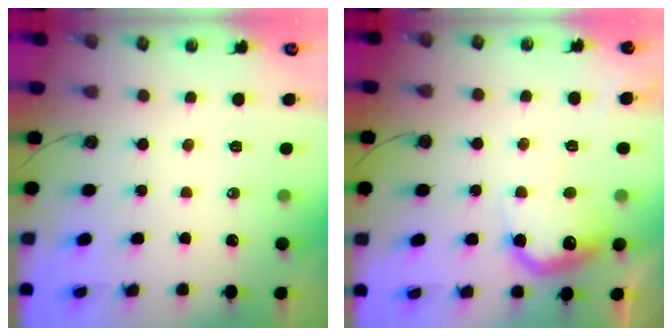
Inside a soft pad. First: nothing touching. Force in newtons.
{"total": 14.9, "press": 14.9, "slide": 0.8}